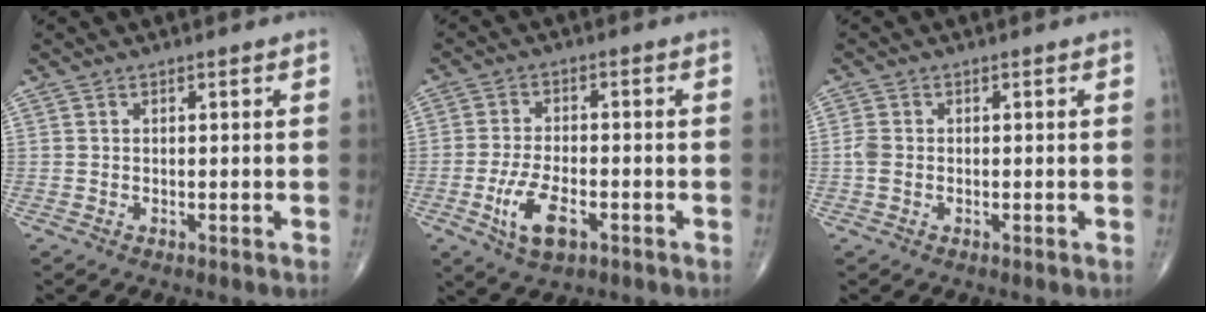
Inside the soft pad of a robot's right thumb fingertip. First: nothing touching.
{"total": 8.1, "force": [-3.2, 3.8, 6.4], "torque": [-0.124, 0.007, -0.055]}
{"total": 2.0, "force": [-0.3, 1.5, 1.4], "torque": [-0.036, 0.003, -0.009]}